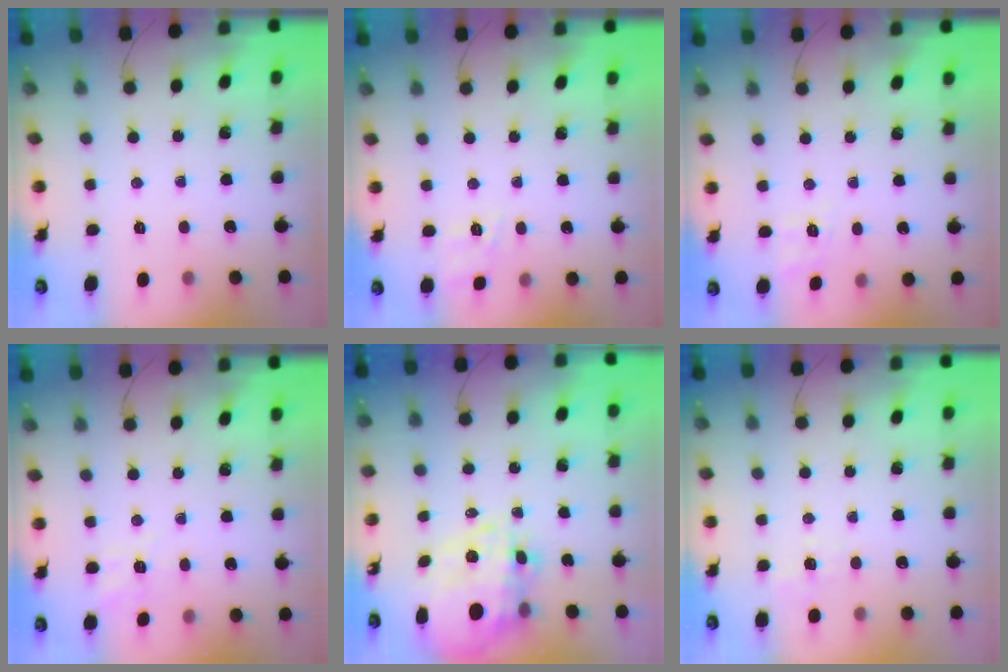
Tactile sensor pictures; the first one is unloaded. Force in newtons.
{"total": 9.0, "press": 8.9, "slide": 1.8}
{"total": 2.0, "press": 0.1, "slide": 2.0}
{"total": 2.2, "press": 0.2, "slide": 2.2}
{"total": 8.7, "press": 8.2, "slide": 3.0}
{"total": 2.6, "press": 2.1, "slide": 1.6}